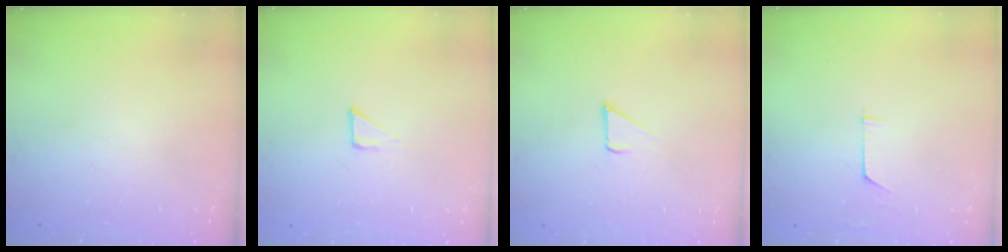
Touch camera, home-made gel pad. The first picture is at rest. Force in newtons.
{"total": 2.3, "press": 2.3, "slide": 0.1}
{"total": 3.2, "press": 3.2, "slide": 0.1}
{"total": 3.2, "press": 3.2, "slide": 0.3}